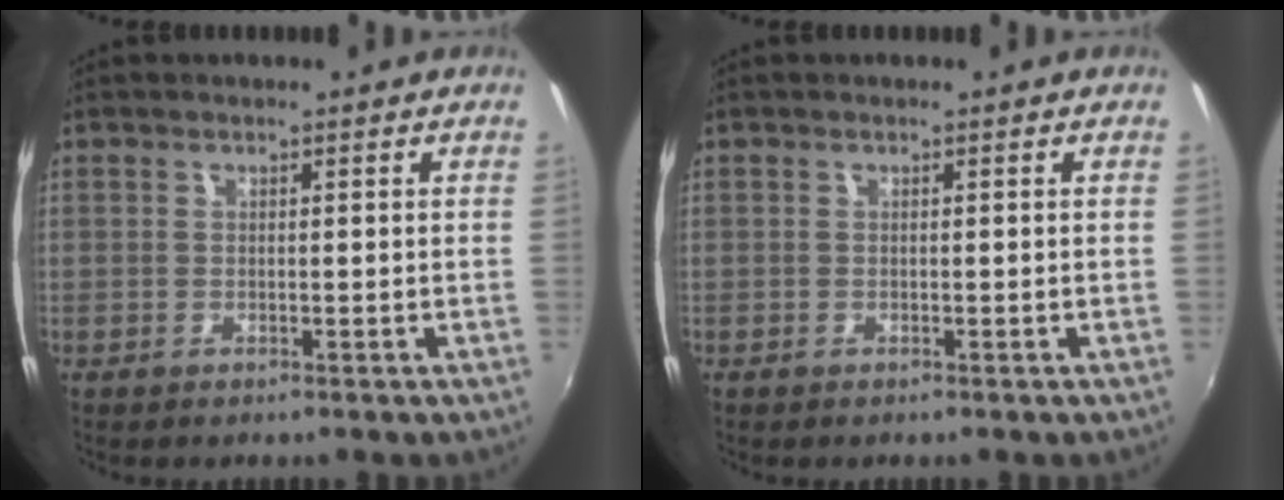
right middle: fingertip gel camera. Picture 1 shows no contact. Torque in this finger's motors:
{"motor_torque": [-0.14, 0.07, 0.04, 0.00]}